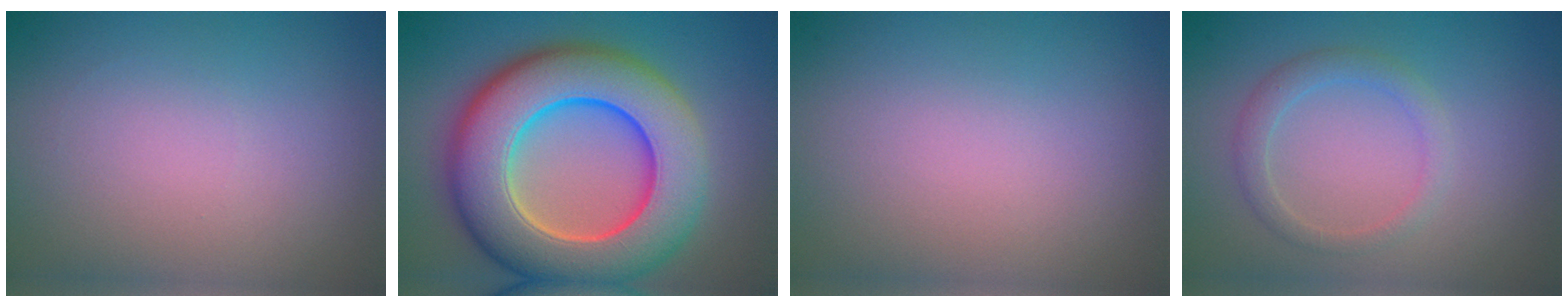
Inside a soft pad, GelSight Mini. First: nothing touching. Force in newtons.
{"total": 13.0, "press": 13.0, "slide": 0.5}
{"total": 0.0}
{"total": 2.0, "press": 2.0, "slide": 0.3}